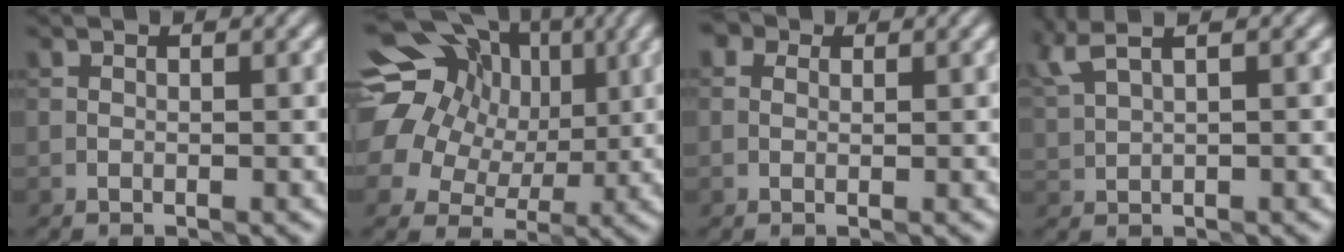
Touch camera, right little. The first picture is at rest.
{"total": 17.5, "force": [5.3, 14.4, 8.4], "torque": [-0.187, 0.048, 0.068]}
{"total": 3.5, "force": [1.8, 2.5, 1.8], "torque": [-0.009, 0.028, -0.019]}
{"total": 3.4, "force": [2.4, 1.0, 2.2], "torque": [-0.048, 0.023, 0.042]}